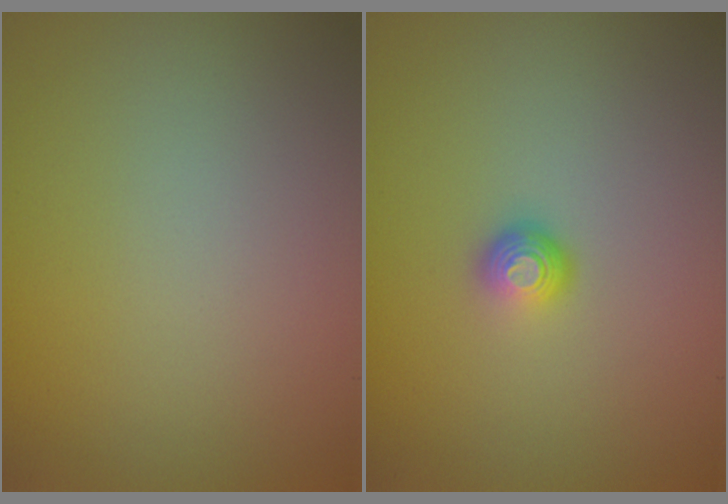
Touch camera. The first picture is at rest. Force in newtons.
{"total": 1.6, "press": 1.1, "slide": 1.2}